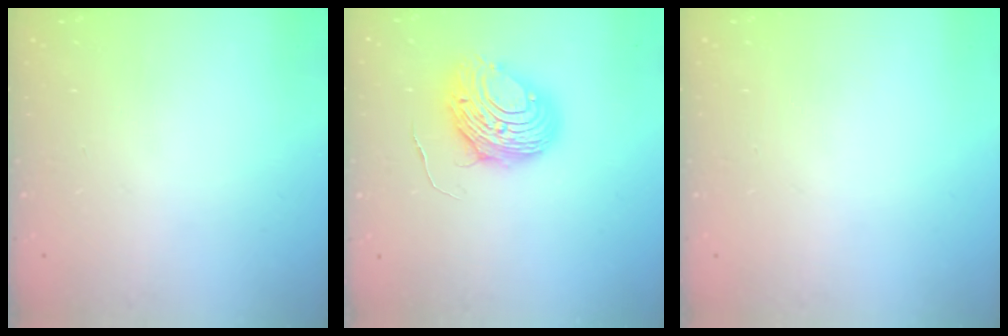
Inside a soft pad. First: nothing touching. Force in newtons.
{"total": 8.7, "press": 8.7, "slide": 0.9}
{"total": 0.0}